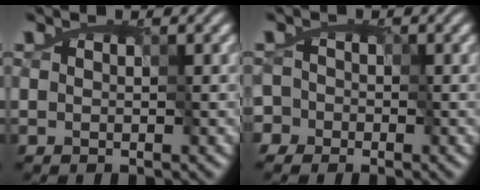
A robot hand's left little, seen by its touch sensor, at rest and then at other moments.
{"total": 4.7, "force": [-0.5, 4.4, 1.7], "torque": [-0.018, 0.028, -0.034]}